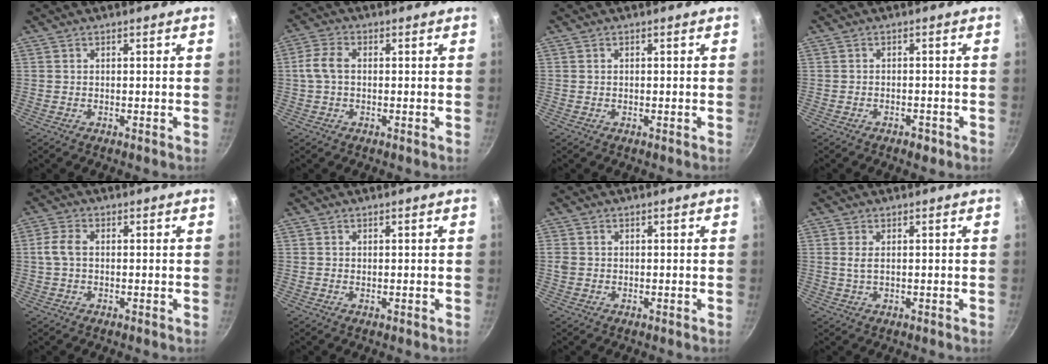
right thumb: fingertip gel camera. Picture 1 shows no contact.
{"total": 4.7, "force": [0.1, 3.0, 3.7], "torque": [-0.083, 0.014, -0.002]}
{"total": 0.0}
{"total": 1.9, "force": [-1.3, 0.9, 1.0], "torque": [-0.015, 0.006, -0.018]}
{"total": 3.8, "force": [0.2, 2.3, 2.9], "torque": [-0.071, 0.009, -0.001]}
{"total": 0.0}
{"total": 1.7, "force": [0.0, 1.5, 0.8], "torque": [-0.020, -0.001, 0.003]}
{"total": 2.0, "force": [0.4, 0.9, 1.8], "torque": [-0.043, 0.001, 0.015]}